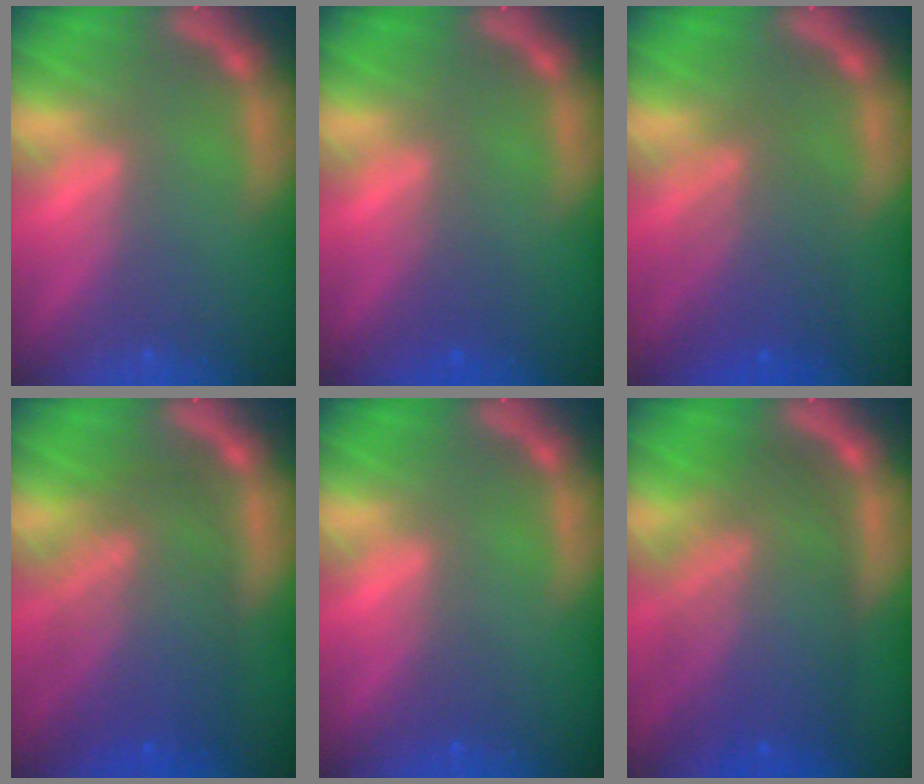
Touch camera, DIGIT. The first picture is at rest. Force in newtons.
{"total": 1.5}
{"total": 5.0}
{"total": 9.1}
{"total": 1.0}
{"total": 10.0}